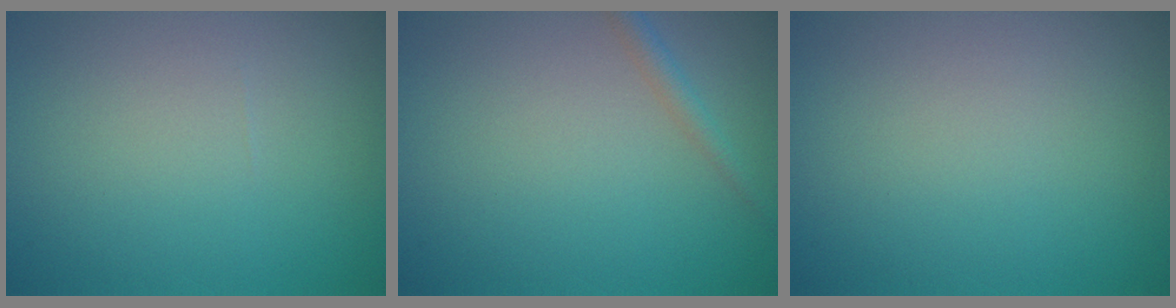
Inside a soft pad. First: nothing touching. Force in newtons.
{"total": 1.3, "press": 1.3, "slide": 0.1}
{"total": 0.0}